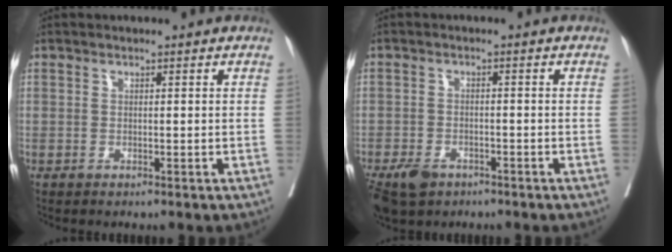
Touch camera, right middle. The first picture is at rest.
{"total": 6.8, "force": [-4.5, 4.0, 3.1], "torque": [-0.061, -0.005, -0.073]}